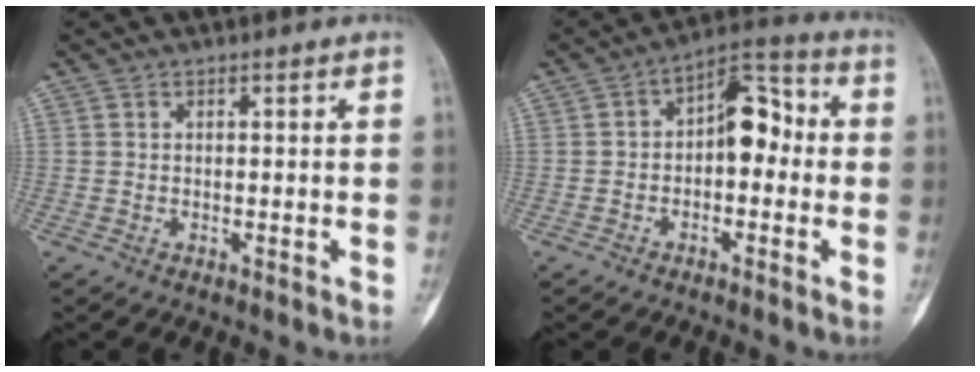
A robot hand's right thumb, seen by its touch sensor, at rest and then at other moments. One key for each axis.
{"total": 9.8, "fx": -0.5, "fy": 5.8, "fz": 7.9, "tx": -0.086, "ty": 0.039, "tz": -0.021}